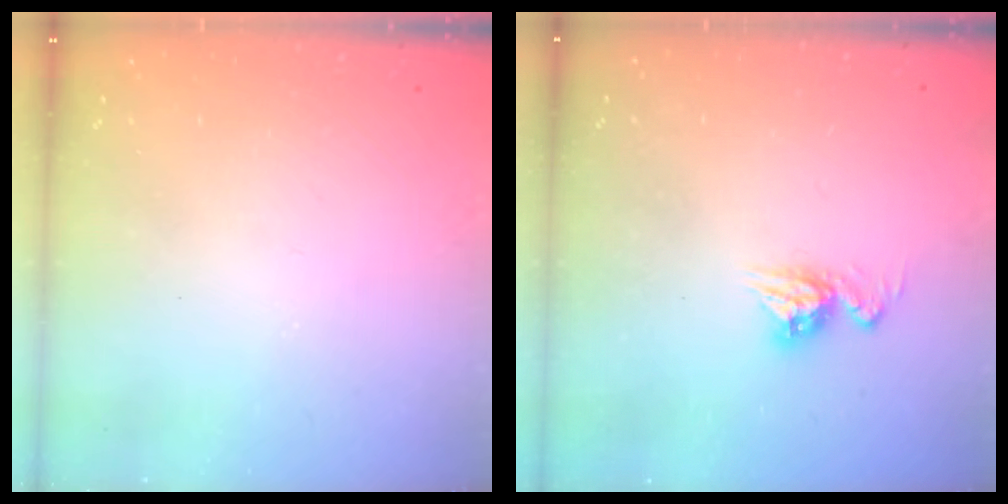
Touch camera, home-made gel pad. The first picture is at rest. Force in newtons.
{"total": 8.0, "press": 8.0, "slide": 0.7}